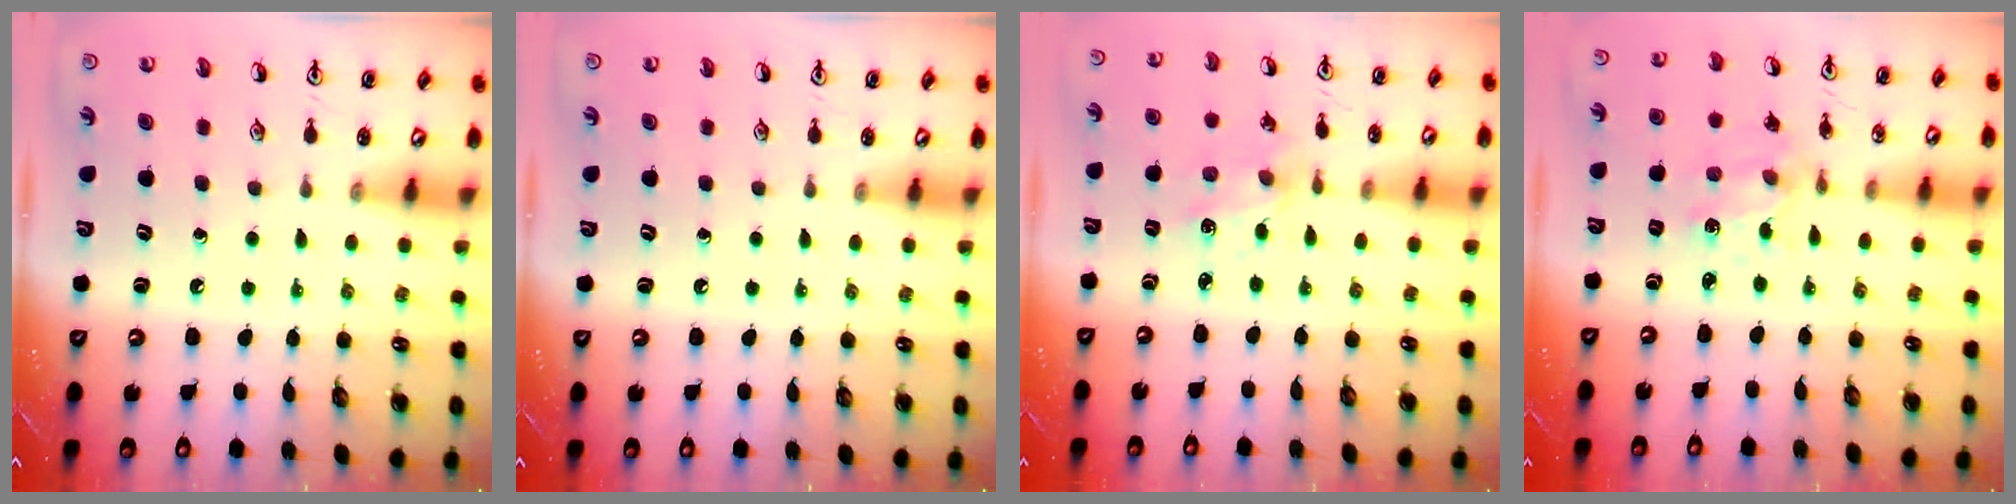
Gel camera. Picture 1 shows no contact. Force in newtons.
{"total": 0.0}
{"total": 2.0, "press": 2.0, "slide": 0.3}
{"total": 1.4, "press": 1.4, "slide": 0.3}